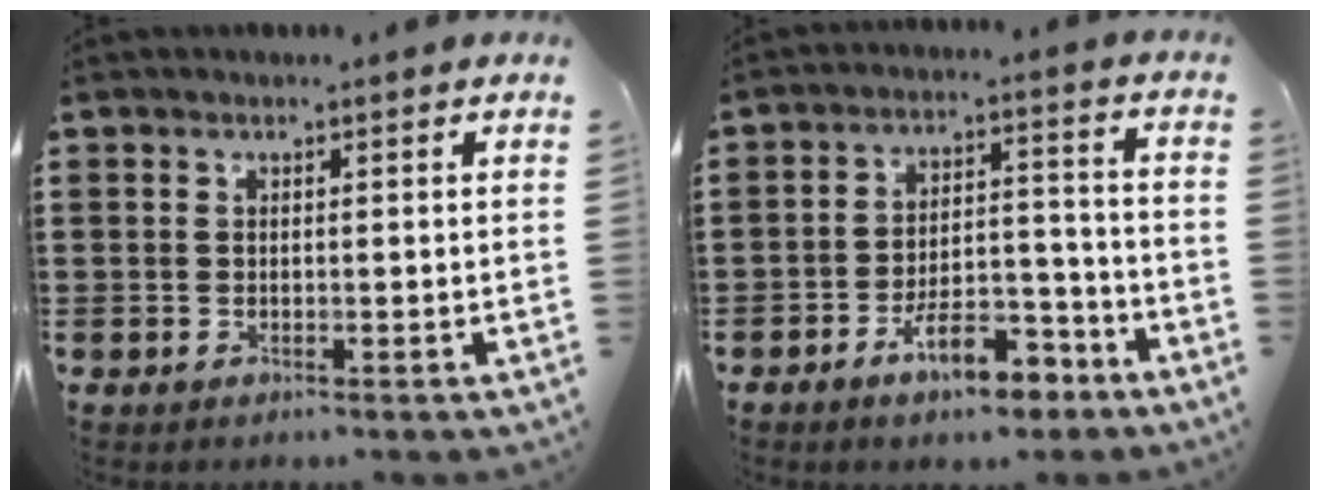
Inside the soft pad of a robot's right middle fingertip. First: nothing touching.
{"total": 8.9, "force": [-6.1, 3.3, 5.6], "torque": [-0.096, 0.016, -0.109]}